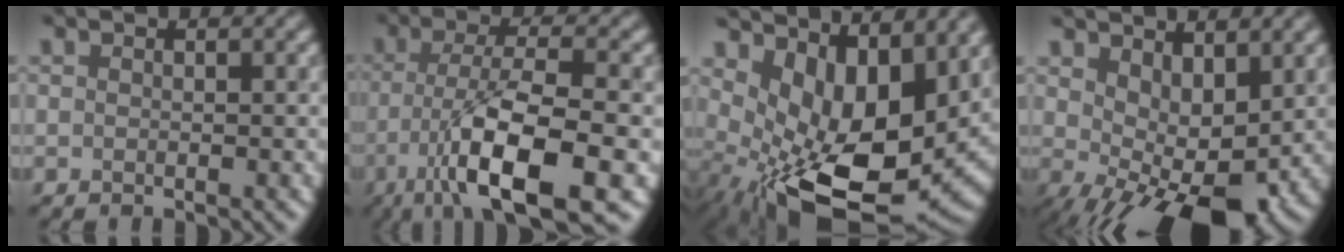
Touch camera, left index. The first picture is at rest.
{"total": 10.4, "force": [-4.3, 2.8, 9.1], "torque": [-0.158, -0.008, -0.076]}
{"total": 12.8, "force": [1.2, 6.6, 10.9], "torque": [-0.175, -0.034, 0.031]}
{"total": 9.6, "force": [-0.3, 4.6, 8.4], "torque": [-0.108, -0.006, 0.009]}